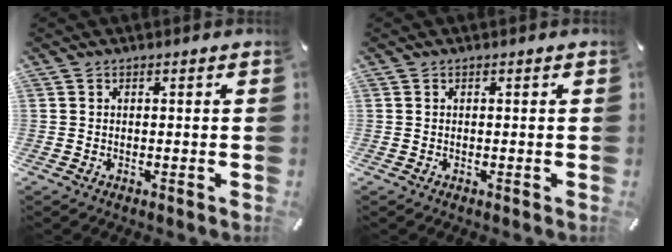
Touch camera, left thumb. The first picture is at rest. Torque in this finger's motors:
{"motor_torque": [0.00, 0.00, -0.02, 0.02, 0.00]}